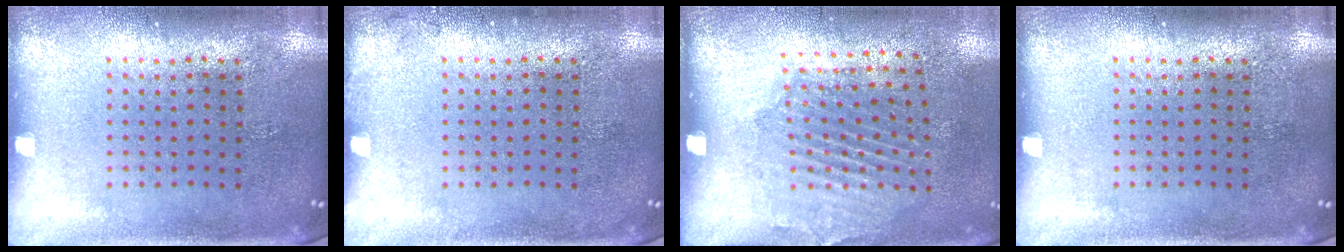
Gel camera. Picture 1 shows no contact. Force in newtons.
{"total": 0.6, "press": 0.5, "slide": 0.1}
{"total": 1.8, "press": 1.3, "slide": 1.2}
{"total": 0.0}